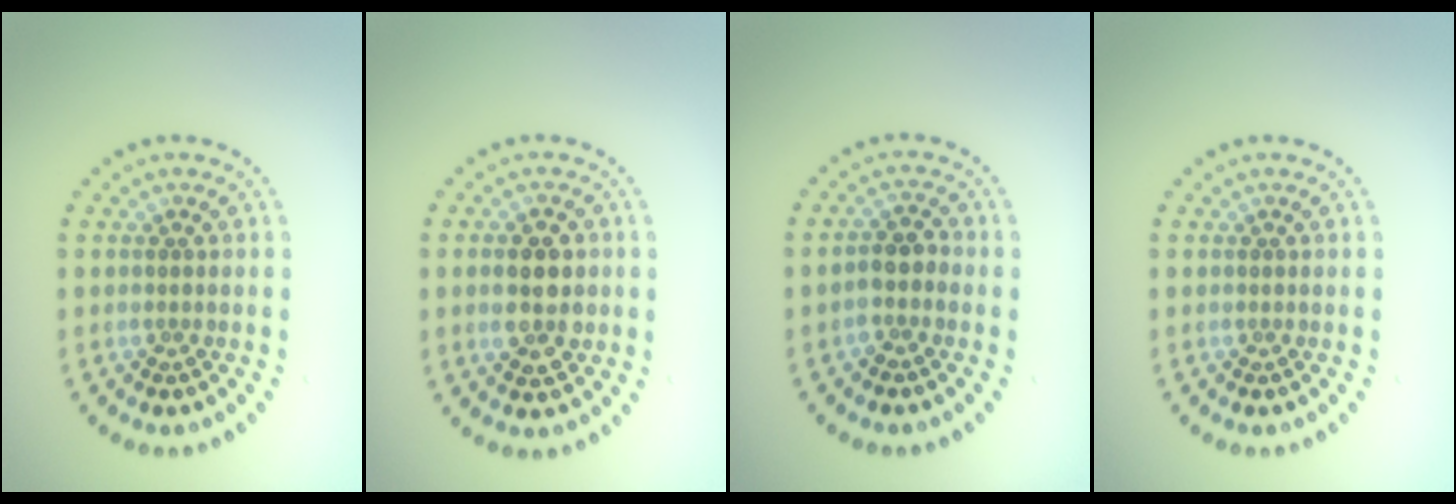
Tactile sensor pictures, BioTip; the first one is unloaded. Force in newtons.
{"total": 4.5, "press": 4.5, "slide": 0.2}
{"total": 1.9, "press": 1.7, "slide": 0.8}
{"total": 0.0}